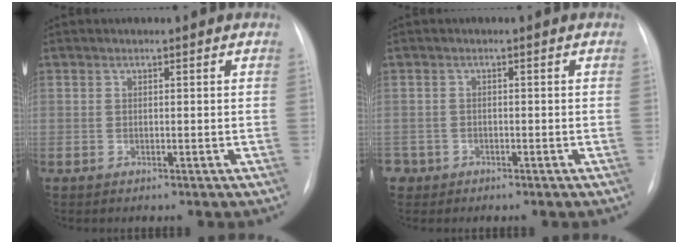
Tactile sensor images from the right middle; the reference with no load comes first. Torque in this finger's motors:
{"motor_torque": [1.04, -1.10, 0.01, -0.01]}